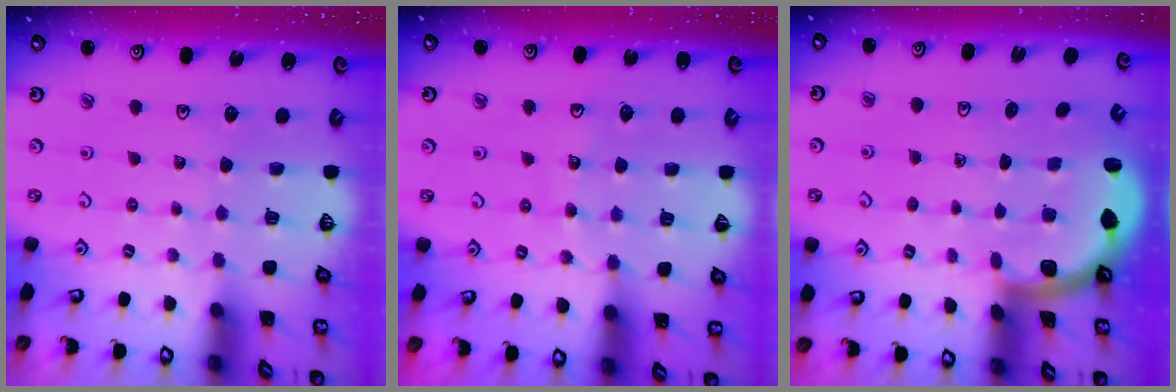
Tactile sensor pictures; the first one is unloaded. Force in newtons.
{"total": 9.9, "press": 9.6, "slide": 2.2}
{"total": 1.8, "press": 1.8, "slide": 0.1}